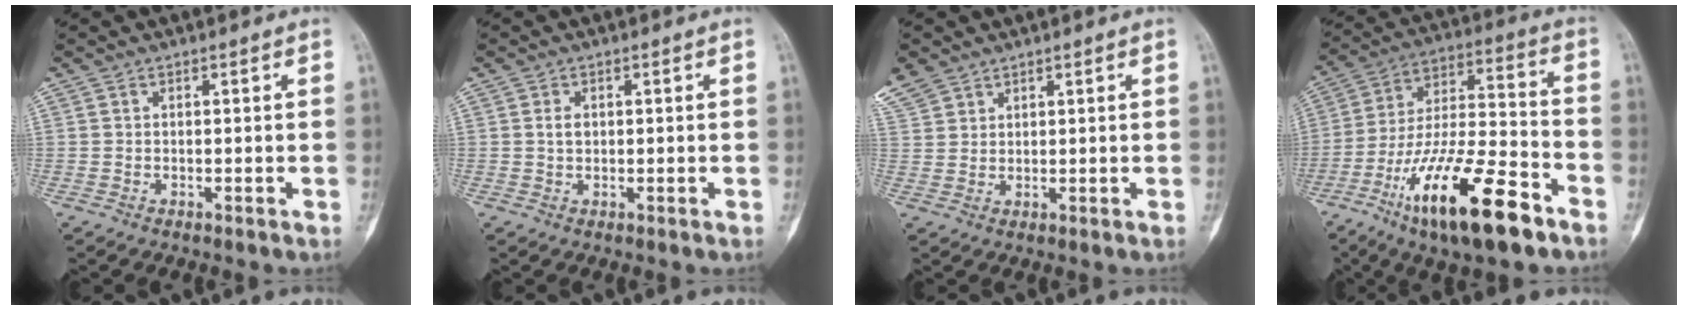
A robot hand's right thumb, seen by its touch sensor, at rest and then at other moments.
{"total": 0.8, "force": [0.2, 0.6, 0.5], "torque": [-0.009, 0.002, 0.004]}
{"total": 7.4, "force": [5.0, 4.8, 2.4], "torque": [-0.060, 0.007, 0.110]}
{"total": 22.7, "force": [-12.6, 6.5, 17.7], "torque": [-0.329, 0.059, -0.219]}